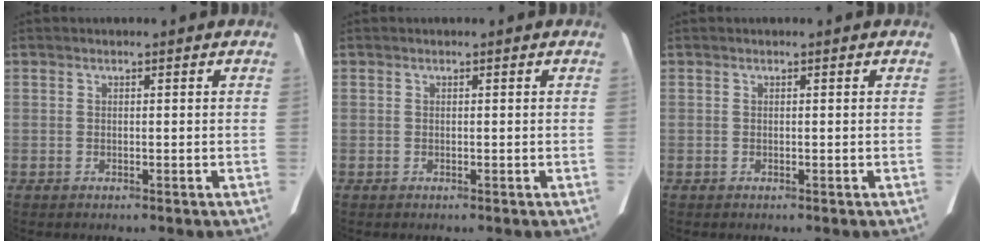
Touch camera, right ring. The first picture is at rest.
{"total": 0.0}
{"total": 0.0}